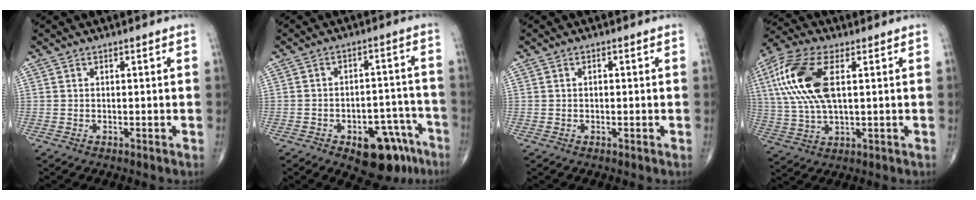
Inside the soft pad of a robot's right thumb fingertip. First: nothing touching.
{"total": 12.8, "force": [-7.5, 6.6, 8.0], "torque": [-0.068, 0.059, -0.095]}
{"total": 0.7, "force": [0.1, 0.4, 0.6], "torque": [-0.012, 0.001, 0.001]}
{"total": 16.0, "force": [3.8, 7.2, 13.7], "torque": [-0.310, 0.008, 0.072]}